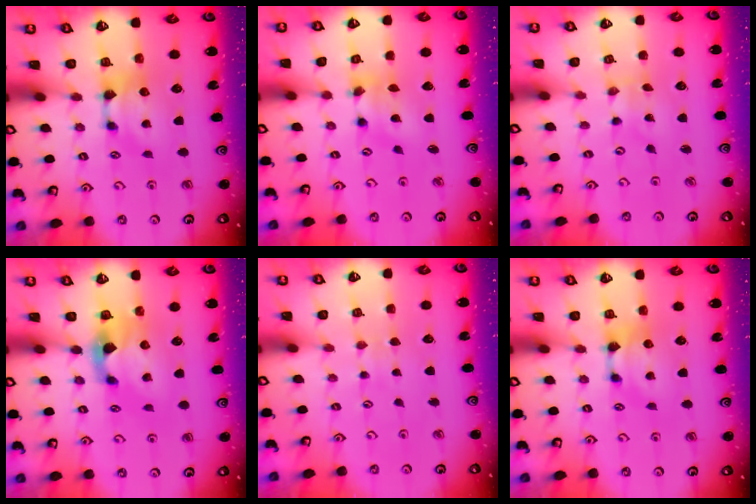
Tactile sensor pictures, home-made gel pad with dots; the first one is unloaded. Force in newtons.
{"total": 2.9, "press": 2.4, "slide": 1.6}
{"total": 5.5, "press": 5.4, "slide": 0.8}
{"total": 2.0, "press": 1.6, "slide": 1.2}
{"total": 4.1, "press": 4.1, "slide": 0.1}
{"total": 0.0}